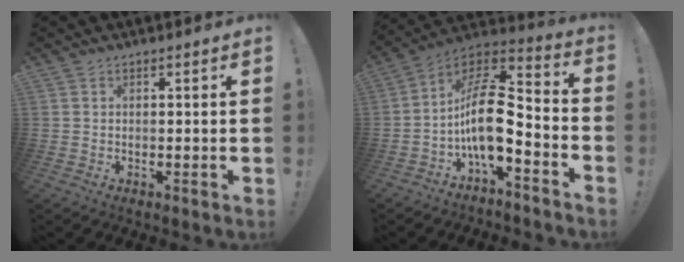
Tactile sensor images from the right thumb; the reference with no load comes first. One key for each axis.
{"total": 16.6, "fx": -2.8, "fy": 7.5, "fz": 14.5, "tx": -0.277, "ty": 0.016, "tz": -0.044}